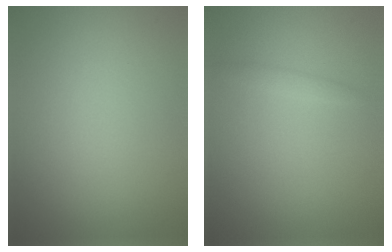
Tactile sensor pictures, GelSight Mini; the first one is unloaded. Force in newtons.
{"total": 0.9, "press": 0.9, "slide": 0.0}